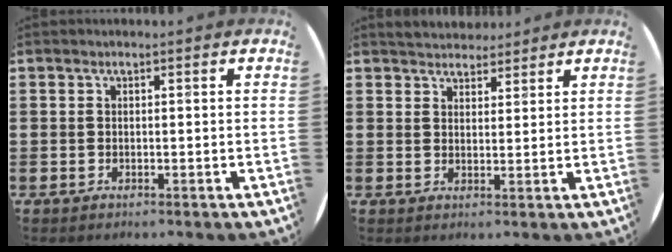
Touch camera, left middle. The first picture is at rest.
{"total": 3.5, "force": [3.4, 0.8, 0.1], "torque": [0.000, -0.008, 0.062]}